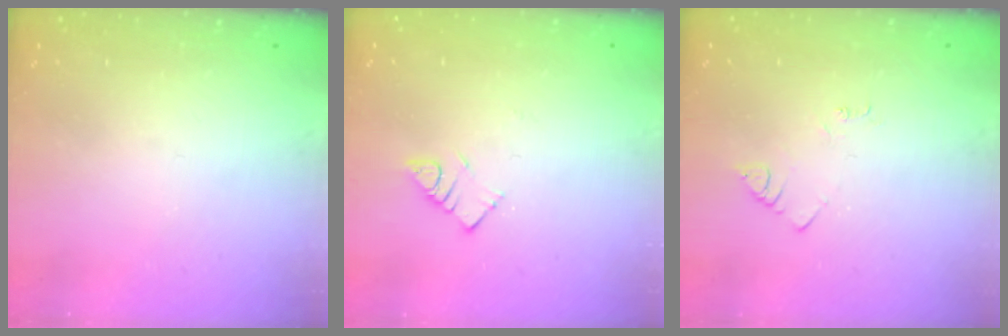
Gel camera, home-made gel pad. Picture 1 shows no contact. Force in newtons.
{"total": 3.8, "press": 3.7, "slide": 0.5}
{"total": 2.7, "press": 2.7, "slide": 0.4}